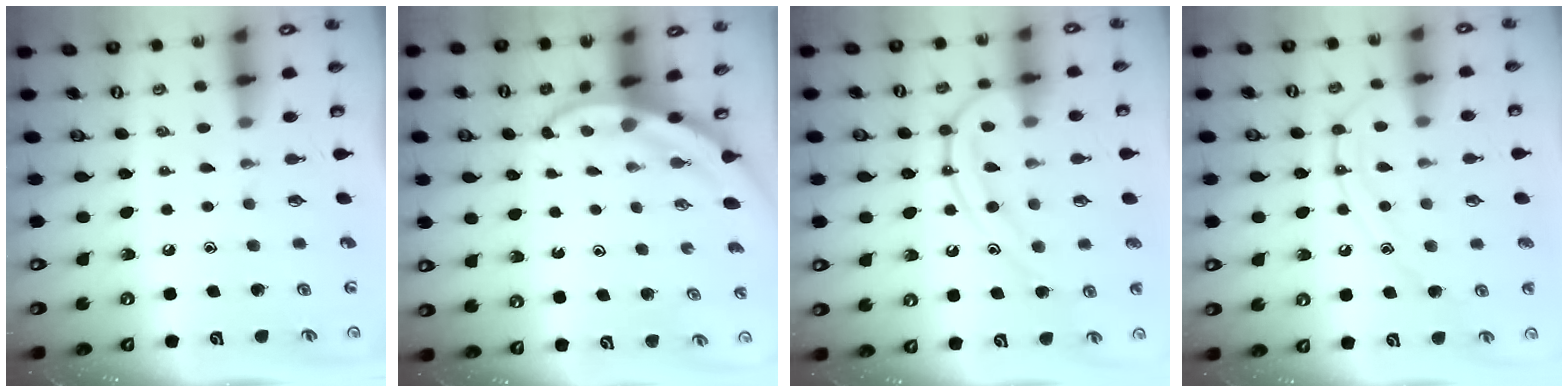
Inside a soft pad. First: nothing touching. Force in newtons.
{"total": 3.8, "press": 3.8, "slide": 0.5}
{"total": 13.4, "press": 13.4, "slide": 1.3}
{"total": 12.1, "press": 12.1, "slide": 1.0}